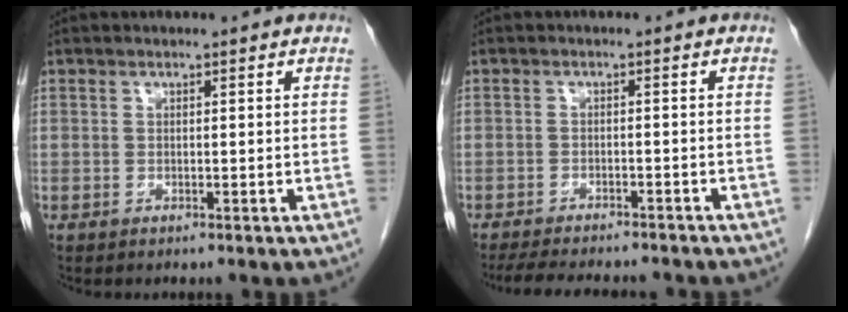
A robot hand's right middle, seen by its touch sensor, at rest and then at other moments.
{"total": 12.2, "force": [-10.9, 2.4, 5.1], "torque": [-0.080, -0.011, -0.139]}